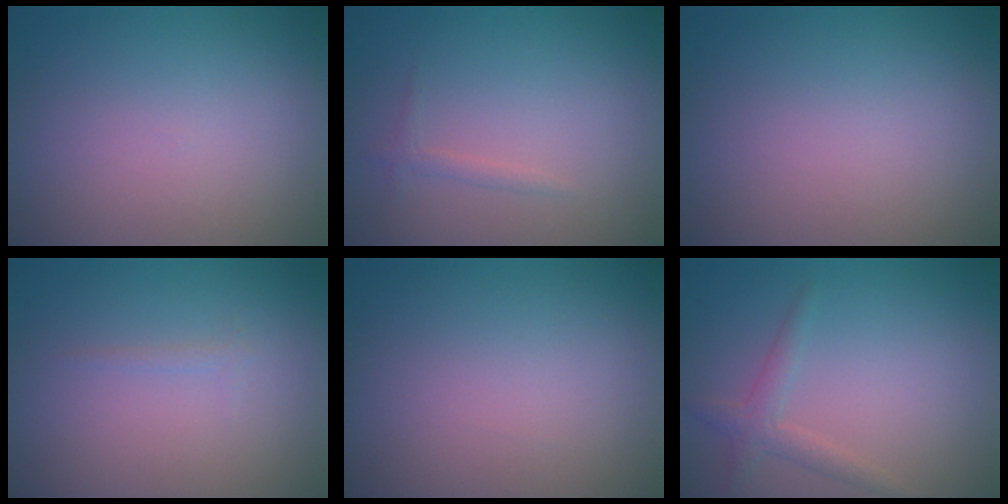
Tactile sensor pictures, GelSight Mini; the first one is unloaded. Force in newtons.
{"total": 0.8, "press": 0.8, "slide": 0.1}
{"total": 0.0}
{"total": 0.6, "press": 0.5, "slide": 0.1}
{"total": 0.0}
{"total": 1.7, "press": 1.7, "slide": 0.0}